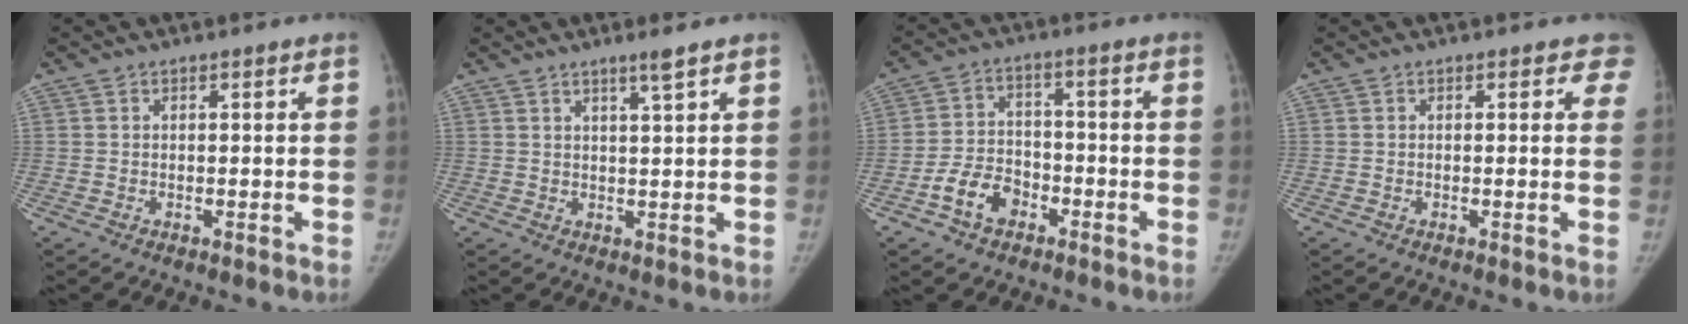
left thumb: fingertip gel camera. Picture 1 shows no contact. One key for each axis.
{"total": 2.7, "fx": 1.9, "fy": -0.3, "fz": 1.8, "tx": -0.031, "ty": -0.015, "tz": 0.038}
{"total": 7.5, "fx": -4.0, "fy": 5.1, "fz": 3.8, "tx": -0.058, "ty": 0.032, "tz": -0.070}
{"total": 2.6, "fx": 1.7, "fy": 1.6, "fz": 1.2, "tx": 0.017, "ty": -0.004, "tz": 0.002}